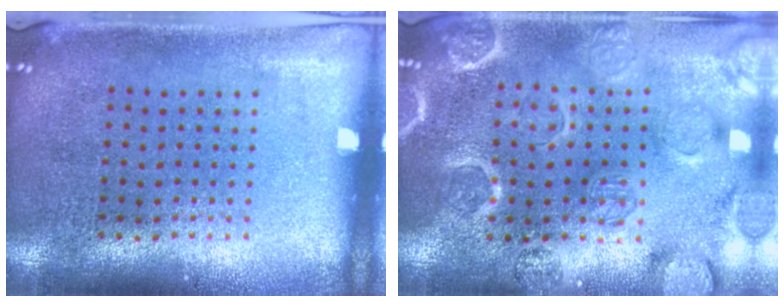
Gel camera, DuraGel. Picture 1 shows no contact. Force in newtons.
{"total": 3.1, "press": 3.0, "slide": 0.6}